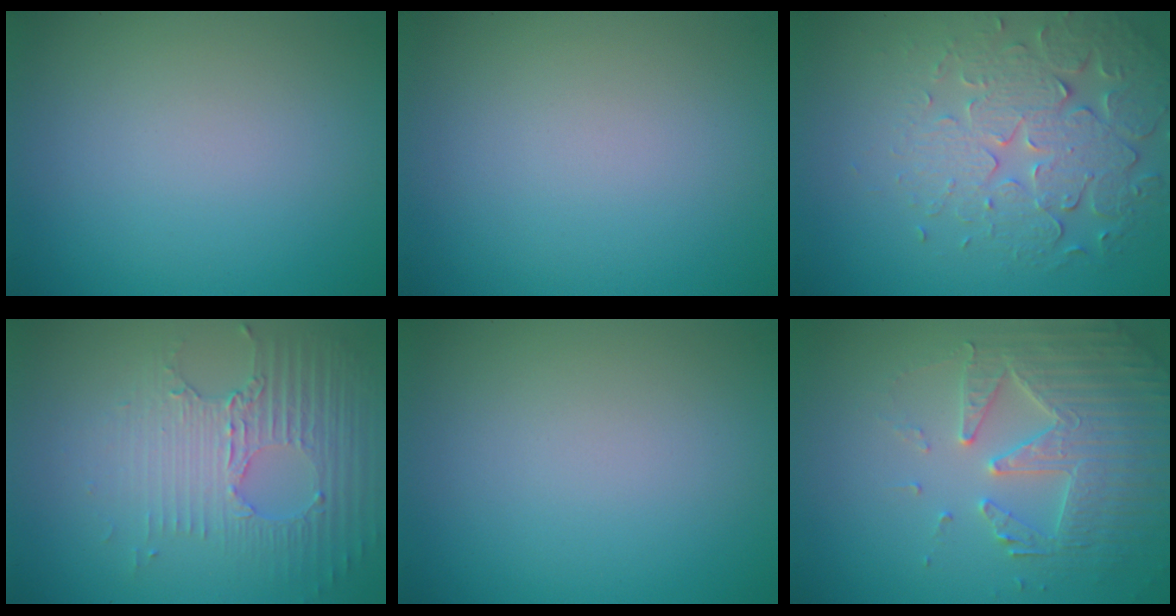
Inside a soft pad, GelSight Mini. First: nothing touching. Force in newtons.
{"total": 0.0}
{"total": 5.7, "press": 4.7, "slide": 3.1}
{"total": 5.3, "press": 3.3, "slide": 4.1}
{"total": 0.0}
{"total": 4.7, "press": 4.5, "slide": 1.2}